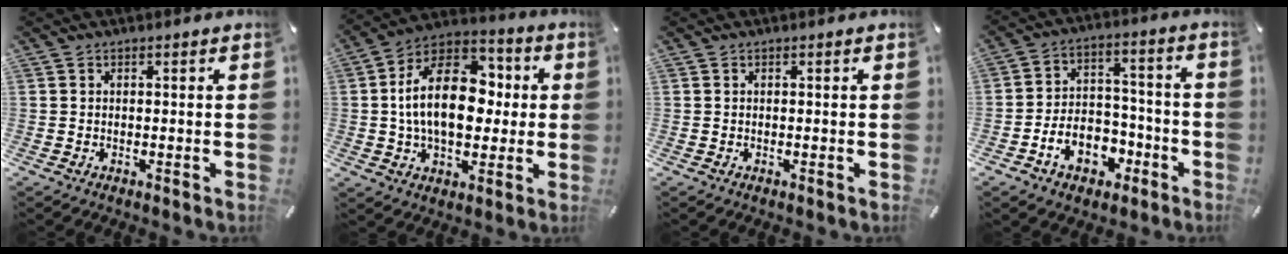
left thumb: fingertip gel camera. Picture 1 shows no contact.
{"total": 19.7, "force": [0.7, 13.1, 14.7], "torque": [-0.271, 0.007, 0.005]}
{"total": 0.0}
{"total": 10.3, "force": [-4.7, 7.9, 4.7], "torque": [-0.082, 0.036, -0.078]}